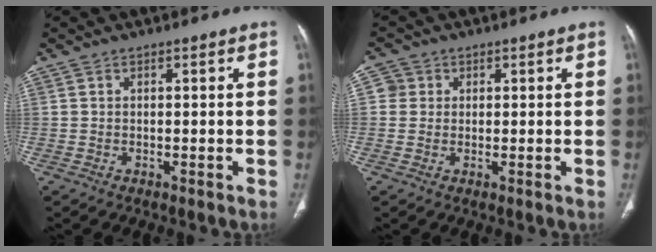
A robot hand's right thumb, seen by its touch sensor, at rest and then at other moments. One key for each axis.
{"total": 2.8, "fx": 0.7, "fy": 2.7, "fz": 0.4, "tx": 0.011, "ty": 0.002, "tz": 0.007}